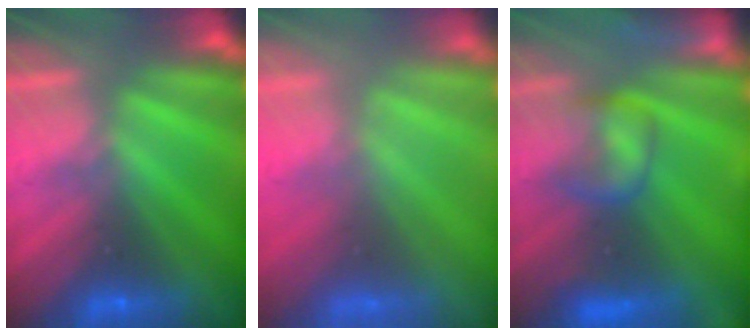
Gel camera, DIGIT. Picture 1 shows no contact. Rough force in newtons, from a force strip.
{"total": 6.4}
{"total": 7.0}